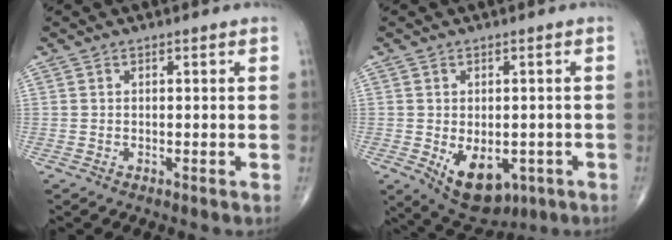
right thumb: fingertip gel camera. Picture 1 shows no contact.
{"total": 10.4, "force": [-3.4, 6.4, 7.4], "torque": [-0.083, -0.004, -0.032]}